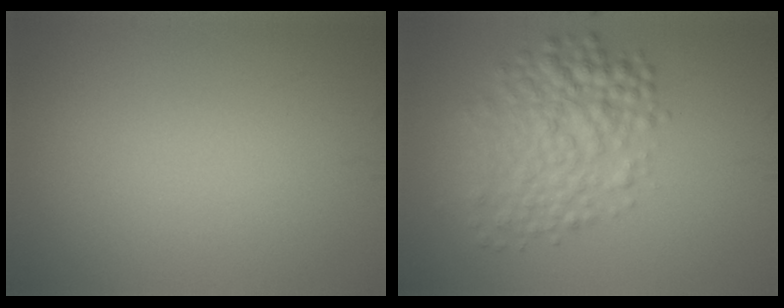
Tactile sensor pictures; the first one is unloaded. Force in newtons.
{"total": 5.5, "press": 5.5, "slide": 0.1}